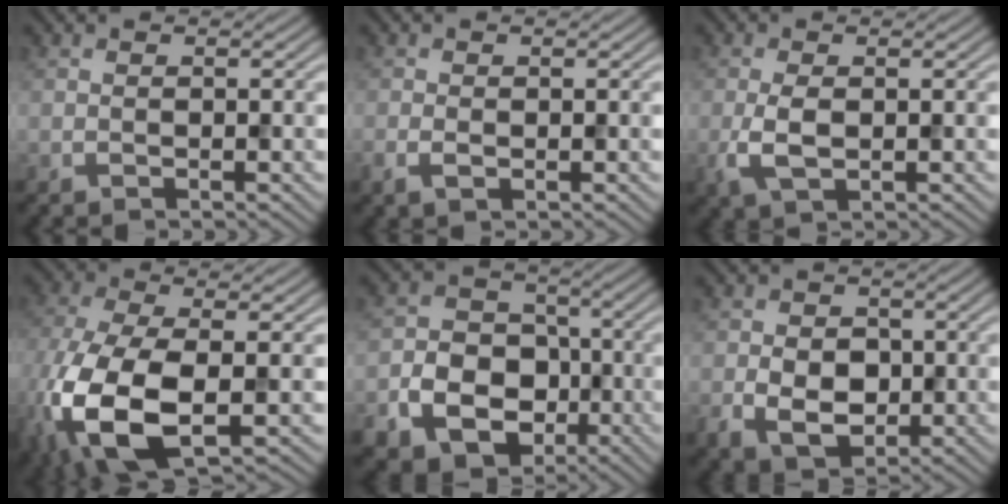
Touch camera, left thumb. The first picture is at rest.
{"total": 1.6, "force": [-0.4, 0.9, 1.3], "torque": [-0.032, -0.005, -0.008]}
{"total": 3.6, "force": [-0.4, 1.8, 3.2], "torque": [-0.080, -0.006, -0.008]}
{"total": 15.2, "force": [-4.5, 7.4, 12.5], "torque": [-0.323, -0.039, -0.076]}
{"total": 11.6, "force": [-4.8, 9.2, 5.1], "torque": [-0.099, -0.034, -0.106]}
{"total": 5.5, "force": [-1.0, 4.1, 3.5], "torque": [-0.068, -0.012, -0.017]}